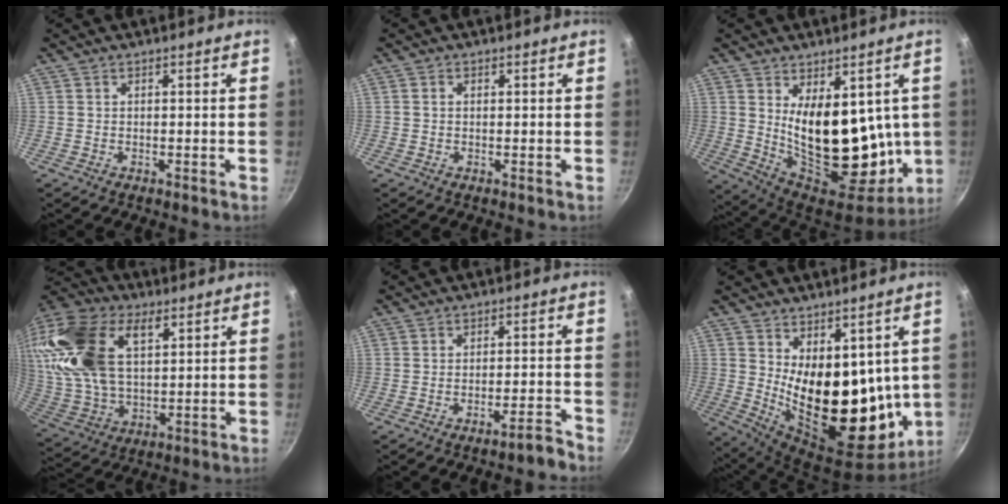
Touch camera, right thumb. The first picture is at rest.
{"total": 0.6, "force": [0.1, 0.4, 0.5], "torque": [-0.007, 0.003, 0.001]}
{"total": 21.1, "force": [2.7, 11.3, 17.5], "torque": [-0.211, -0.069, 0.071]}
{"total": 24.1, "force": [8.5, 14.1, 17.6], "torque": [-0.359, -0.003, 0.160]}
{"total": 3.7, "force": [-3.2, 0.1, 1.8], "torque": [-0.018, 0.035, -0.041]}
{"total": 20.5, "force": [3.2, 11.5, 16.7], "torque": [-0.204, -0.070, 0.076]}